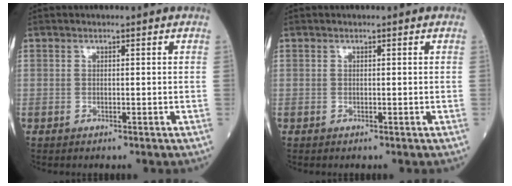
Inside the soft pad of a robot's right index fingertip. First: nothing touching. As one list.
[{"total": 0.0}]